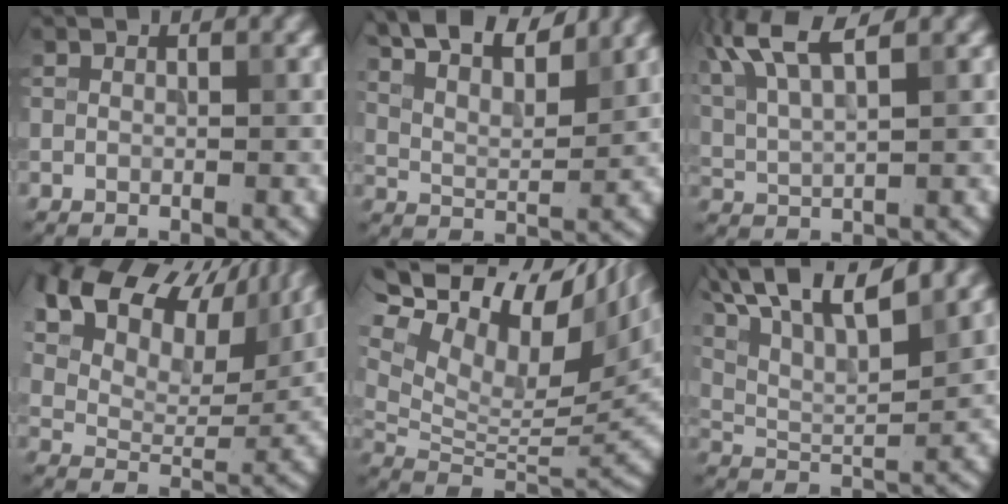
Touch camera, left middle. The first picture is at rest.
{"total": 11.8, "force": [8.7, 4.0, 6.9], "torque": [-0.105, 0.033, 0.101]}
{"total": 6.7, "force": [3.8, 1.9, 5.2], "torque": [-0.108, 0.023, 0.063]}
{"total": 13.8, "force": [8.7, 7.4, 7.7], "torque": [-0.153, 0.037, 0.137]}
{"total": 16.7, "force": [9.0, 6.6, 12.4], "torque": [-0.234, 0.047, 0.148]}
{"total": 13.3, "force": [8.7, 4.3, 9.1], "torque": [-0.169, 0.037, 0.115]}